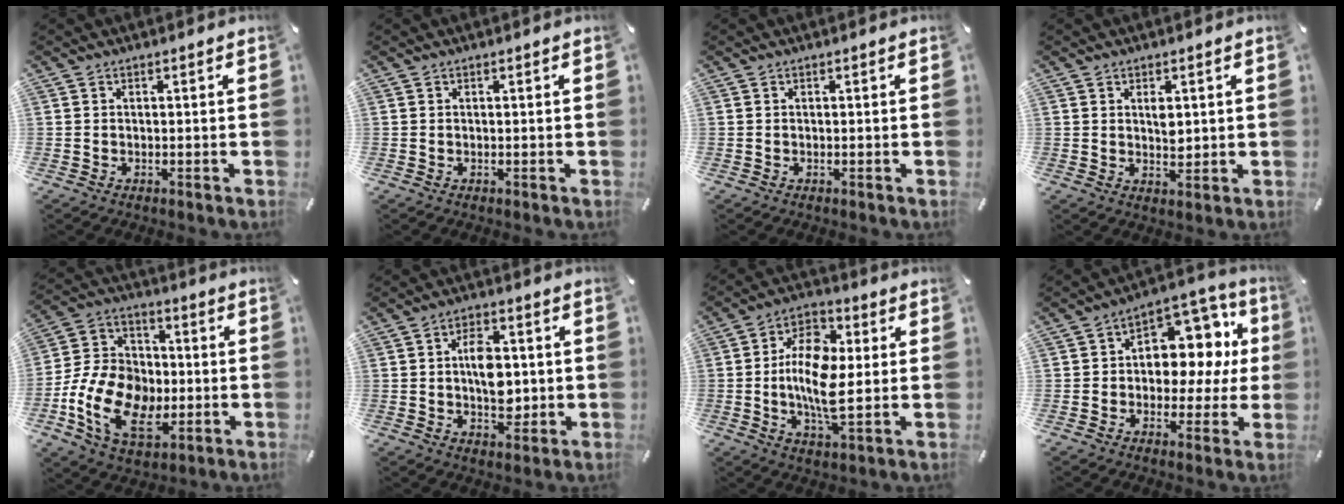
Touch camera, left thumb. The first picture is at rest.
{"total": 0.0}
{"total": 0.0}
{"total": 3.3, "force": [1.1, 2.0, 2.3], "torque": [-0.035, -0.003, 0.016]}
{"total": 18.8, "force": [-5.1, 13.7, 11.9], "torque": [-0.248, 0.024, -0.088]}
{"total": 9.0, "force": [0.2, 6.0, 6.7], "torque": [-0.084, 0.001, 0.002]}
{"total": 13.3, "force": [-0.9, 6.8, 11.4], "torque": [-0.235, 0.001, -0.017]}
{"total": 11.2, "force": [2.2, 8.7, 6.7], "torque": [-0.083, -0.028, 0.044]}